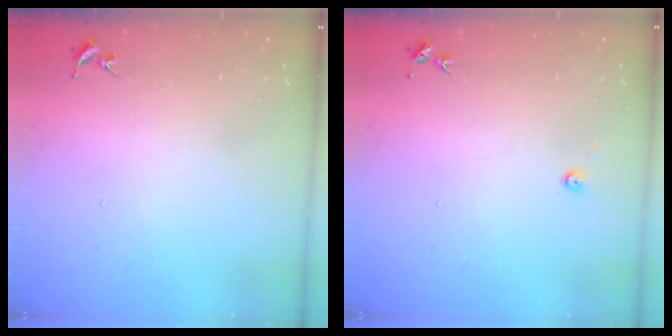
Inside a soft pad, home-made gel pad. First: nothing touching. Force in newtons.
{"total": 2.0, "press": 2.0, "slide": 0.3}